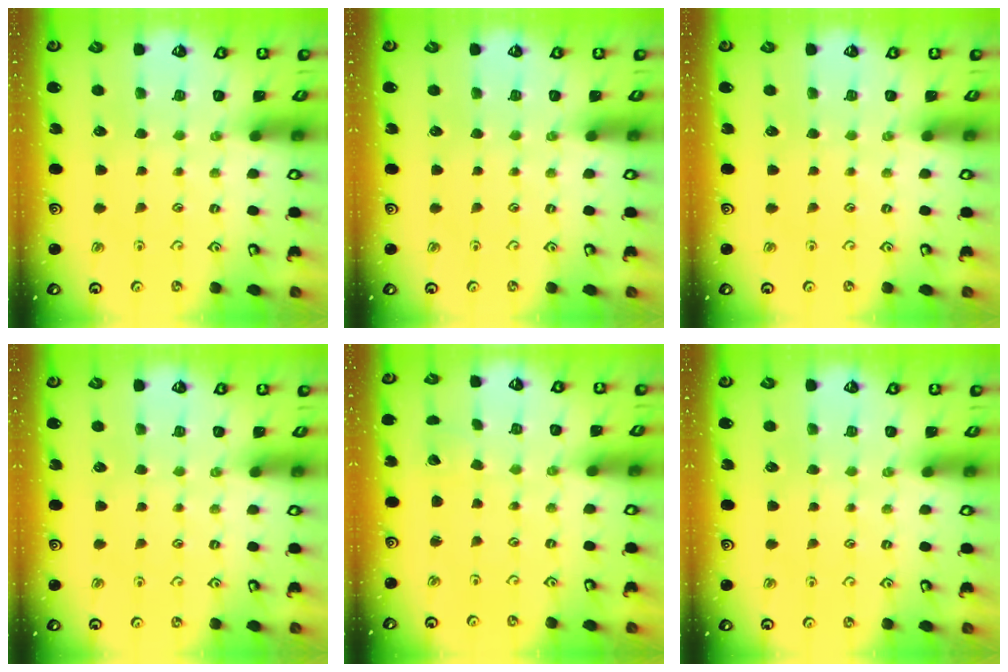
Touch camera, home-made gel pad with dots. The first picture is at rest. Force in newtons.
{"total": 0.0}
{"total": 0.0}
{"total": 0.0}
{"total": 1.2, "press": 1.2, "slide": 0.1}
{"total": 0.0}